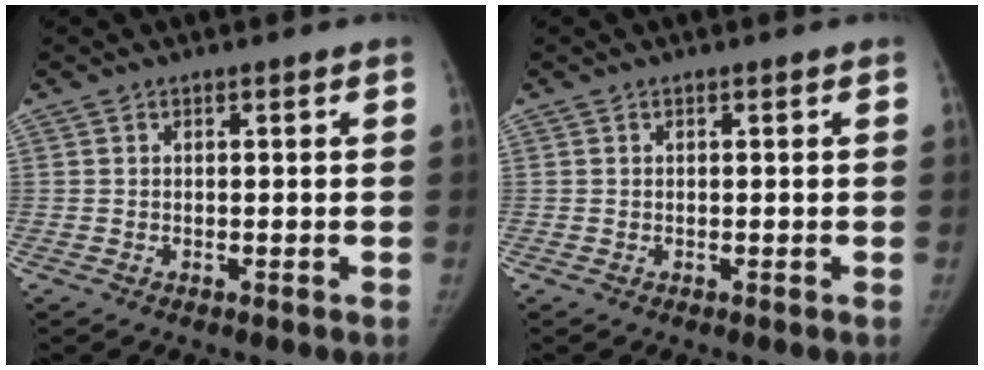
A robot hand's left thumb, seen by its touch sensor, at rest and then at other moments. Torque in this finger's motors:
{"motor_torque": [-0.06, 0.01, 0.05, 0.01, -0.01]}